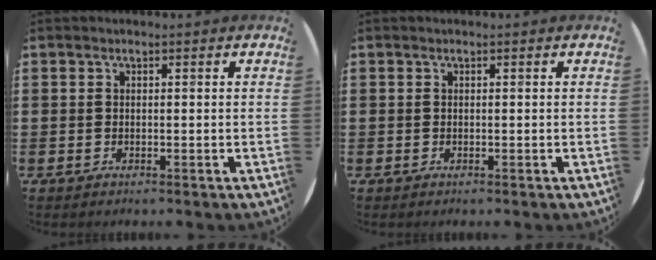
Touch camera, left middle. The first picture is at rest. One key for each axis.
{"total": 0.0}